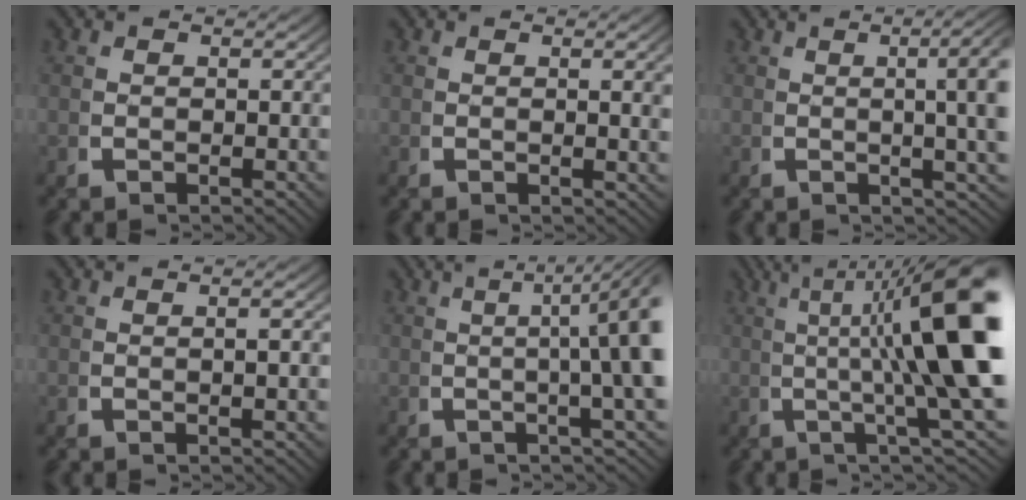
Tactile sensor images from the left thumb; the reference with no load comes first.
{"total": 1.8, "force": [0.5, 0.2, 1.7], "torque": [-0.023, -0.003, 0.009]}
{"total": 9.0, "force": [2.7, 3.4, 7.9], "torque": [-0.076, 0.033, 0.020]}
{"total": 1.3, "force": [0.1, 0.0, 1.3], "torque": [-0.025, 0.003, 0.004]}
{"total": 10.9, "force": [2.1, 4.5, 9.7], "torque": [-0.110, 0.033, 0.011]}
{"total": 12.9, "force": [1.7, 4.5, 12.0], "torque": [-0.162, -0.007, 0.021]}